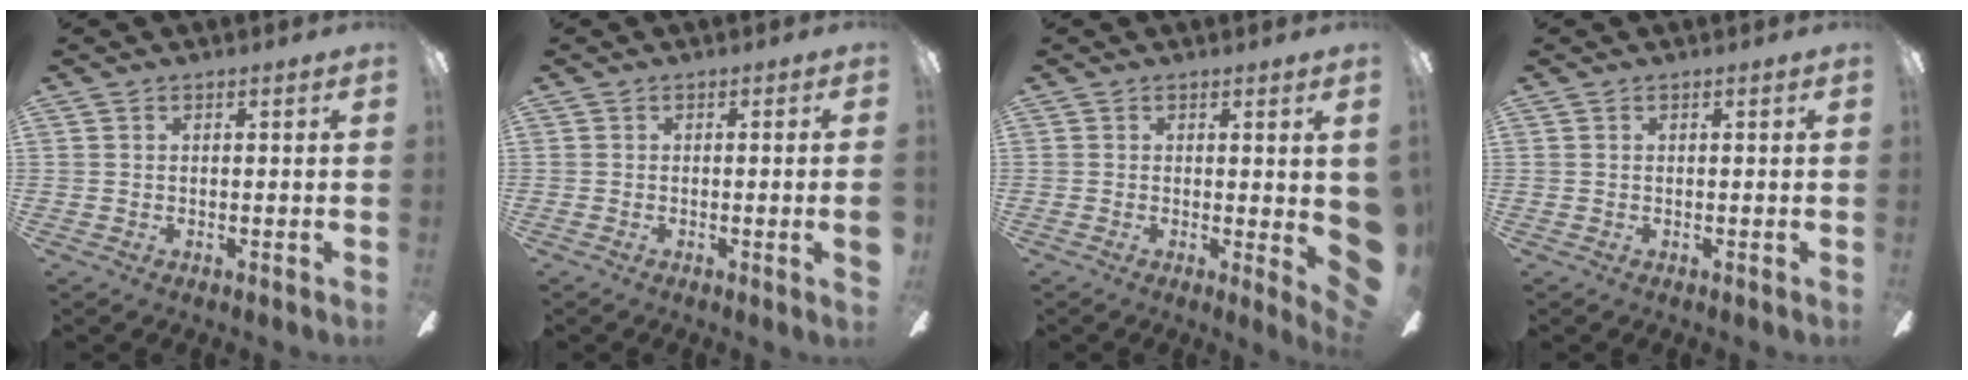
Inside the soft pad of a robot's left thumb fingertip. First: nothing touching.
{"total": 2.2, "force": [-0.2, -0.3, 2.2], "torque": [-0.037, -0.005, -0.005]}
{"total": 5.7, "force": [-0.1, 1.1, 5.6], "torque": [-0.064, -0.017, 0.007]}
{"total": 0.0}